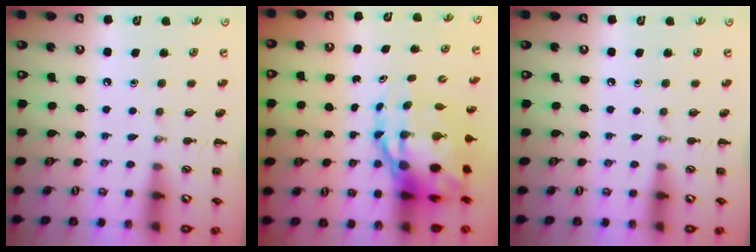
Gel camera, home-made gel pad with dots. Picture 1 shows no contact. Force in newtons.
{"total": 14.1, "press": 13.6, "slide": 3.7}
{"total": 0.0}